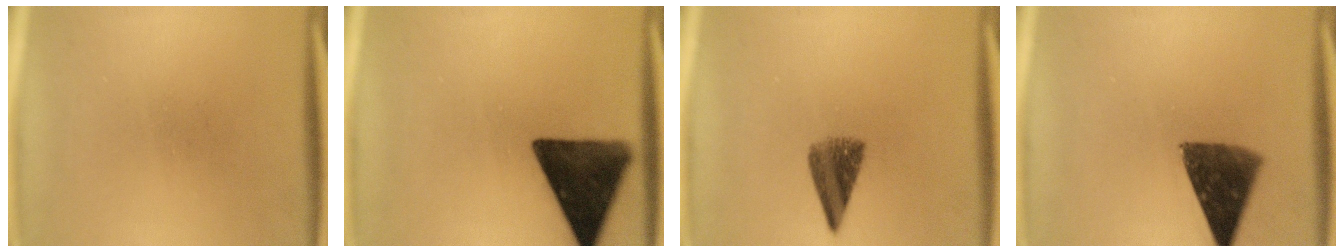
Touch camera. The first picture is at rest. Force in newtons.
{"total": 14.5}
{"total": 5.6}
{"total": 10.0}